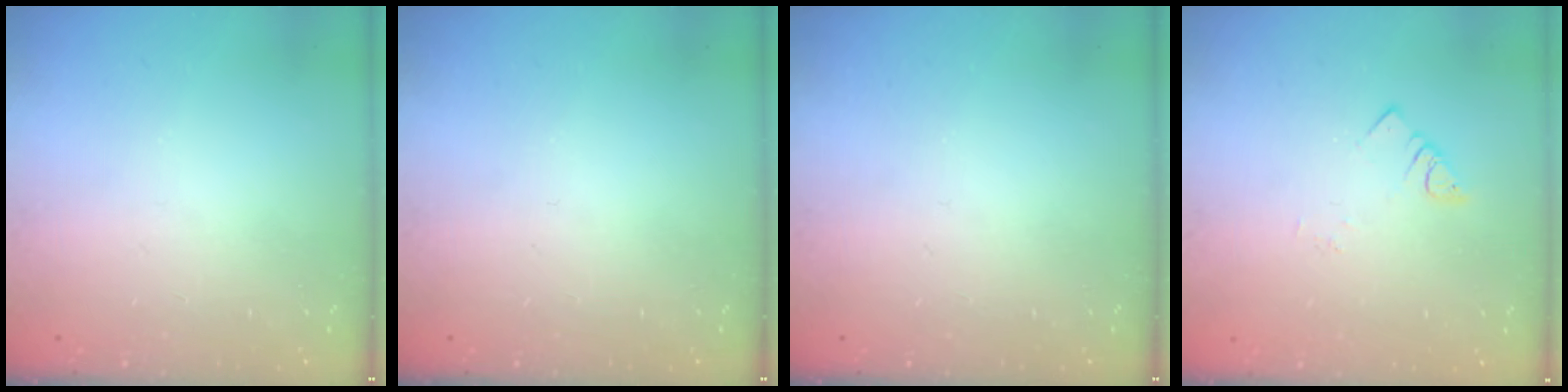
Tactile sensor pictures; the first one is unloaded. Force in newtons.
{"total": 0.0}
{"total": 0.0}
{"total": 2.1, "press": 2.1, "slide": 0.3}